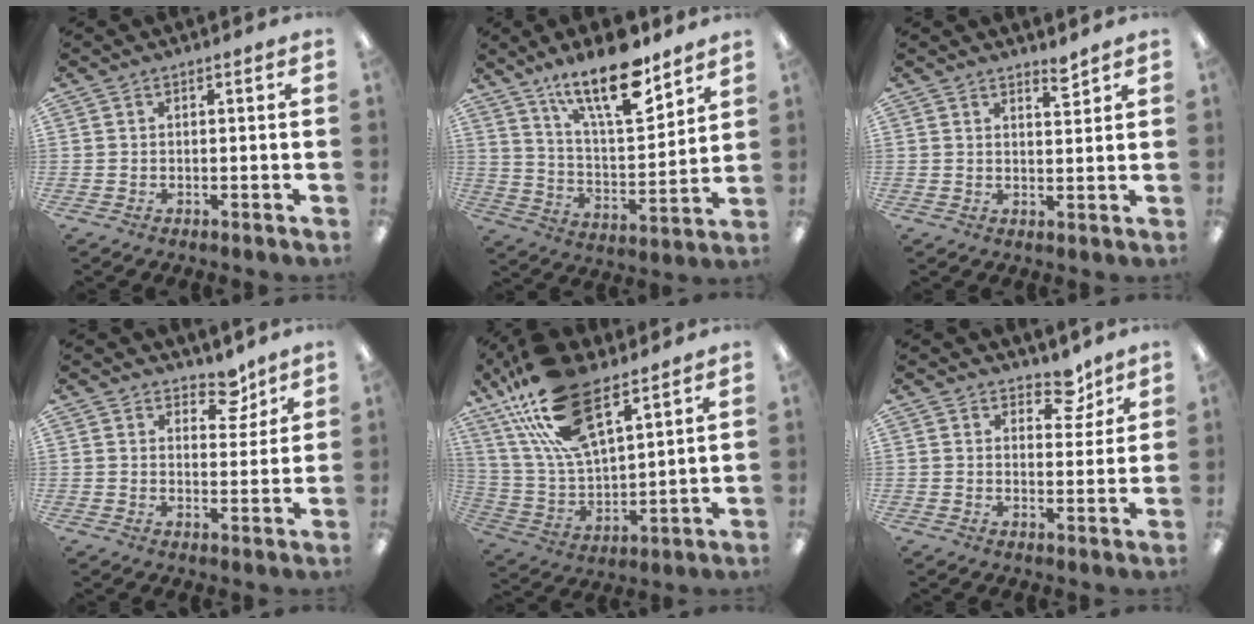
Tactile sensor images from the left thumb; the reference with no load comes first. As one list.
[{"total": 18.6, "force": [13.2, 6.0, 11.7], "torque": [-0.198, -0.075, 0.220]}, {"total": 3.3, "force": [2.9, 0.5, 1.5], "torque": [-0.012, -0.021, 0.046]}, {"total": 6.4, "force": [5.0, 3.2, 2.5], "torque": [-0.015, -0.032, 0.084]}, {"total": 22.2, "force": [14.2, 9.1, 14.4], "torque": [-0.307, -0.061, 0.250]}, {"total": 6.6, "force": [5.1, 3.2, 2.7], "torque": [-0.020, -0.031, 0.085]}]